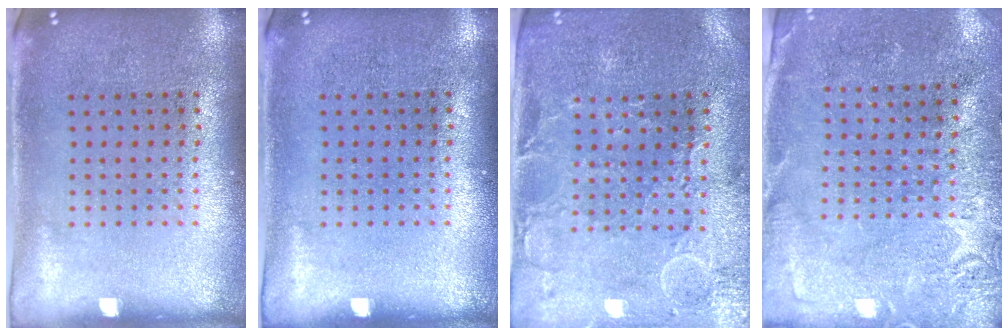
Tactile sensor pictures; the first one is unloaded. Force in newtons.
{"total": 0.0}
{"total": 0.7, "press": 0.5, "slide": 0.4}
{"total": 2.7, "press": 2.6, "slide": 0.6}